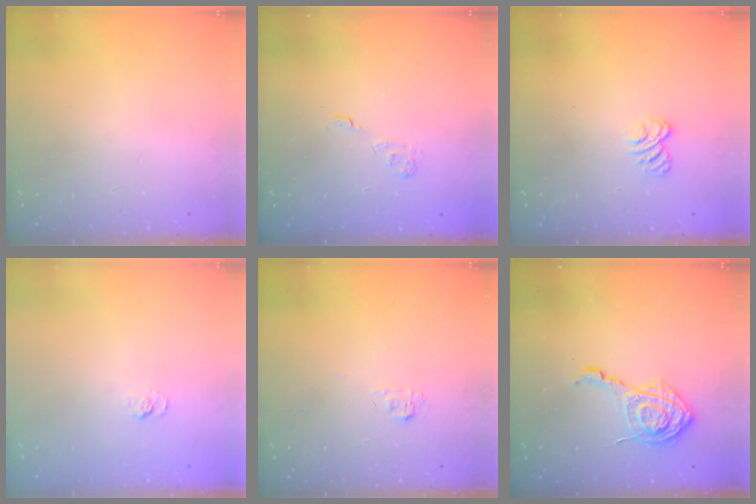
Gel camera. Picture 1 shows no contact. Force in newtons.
{"total": 2.3, "press": 1.8, "slide": 1.4}
{"total": 2.9, "press": 2.6, "slide": 1.3}
{"total": 2.0, "press": 1.5, "slide": 1.3}
{"total": 3.9, "press": 3.9, "slide": 0.4}
{"total": 12.0, "press": 12.0, "slide": 0.4}